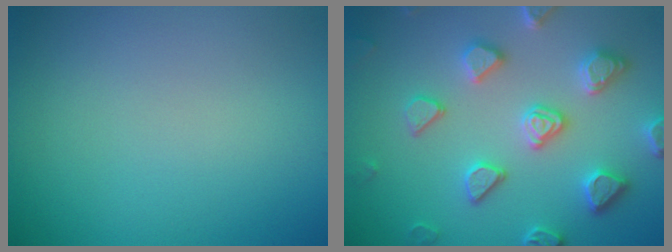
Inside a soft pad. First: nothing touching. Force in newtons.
{"total": 5.0, "press": 4.6, "slide": 1.8}